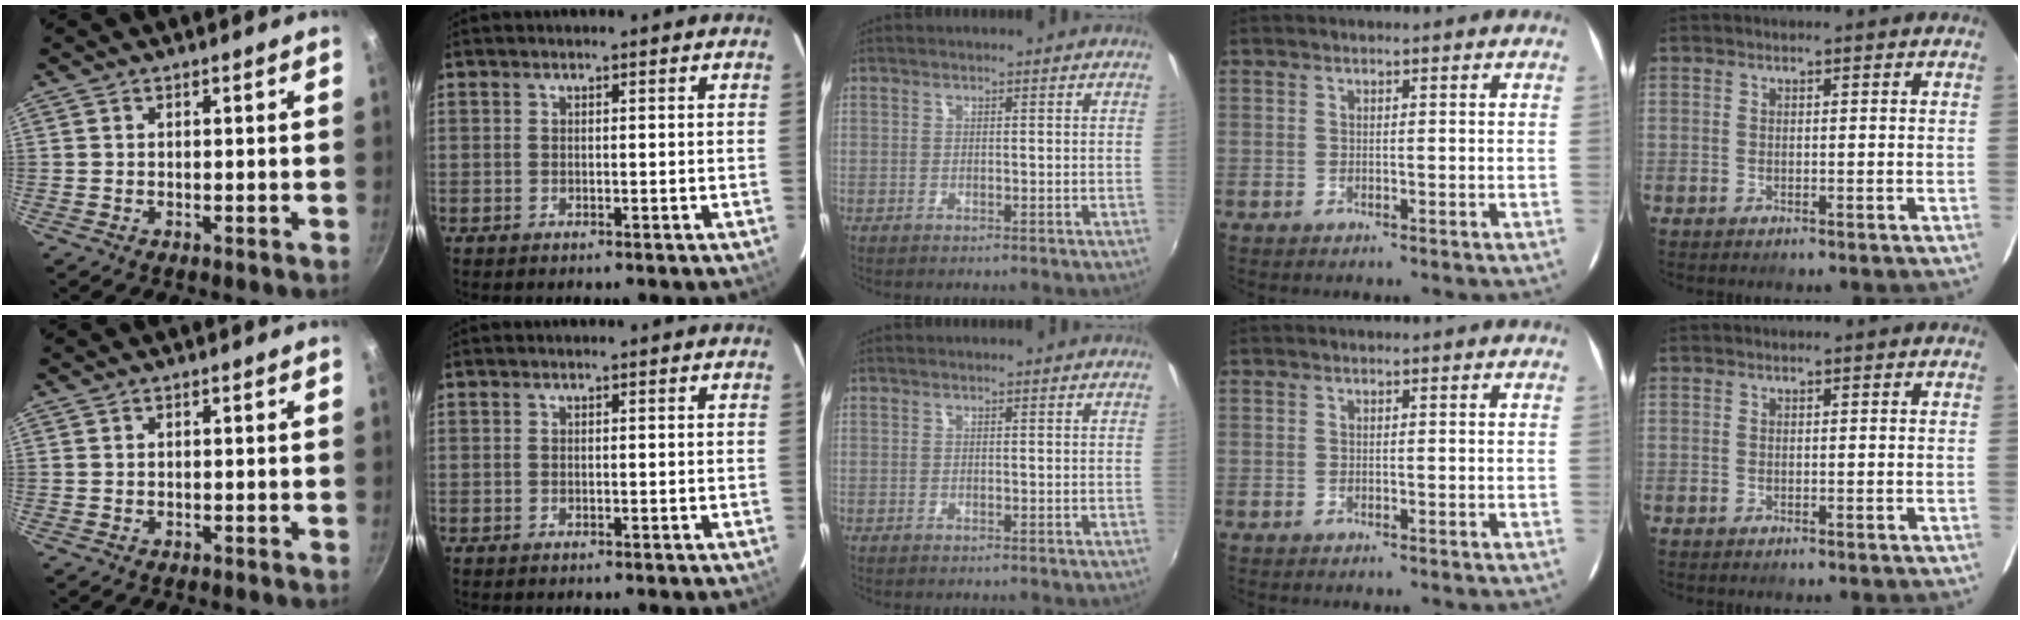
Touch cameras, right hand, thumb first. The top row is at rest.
{}